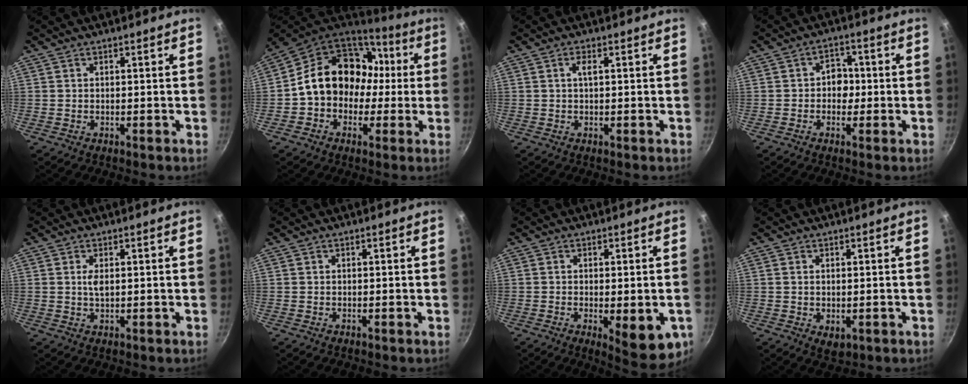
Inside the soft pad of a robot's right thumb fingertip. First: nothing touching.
{"total": 18.8, "force": [0.9, 15.3, 11.0], "torque": [-0.142, 0.060, 0.009]}
{"total": 1.8, "force": [0.3, 0.5, 1.7], "torque": [-0.036, 0.003, 0.004]}
{"total": 4.6, "force": [-0.3, 3.8, 2.6], "torque": [0.000, 0.008, -0.012]}
{"total": 2.1, "force": [0.5, 1.0, 1.8], "torque": [-0.034, -0.001, 0.010]}
{"total": 0.0}
{"total": 11.1, "force": [-3.2, 3.7, 9.9], "torque": [-0.110, -0.006, -0.033]}
{"total": 3.3, "force": [-0.4, 2.1, 2.5], "torque": [-0.037, -0.011, -0.003]}